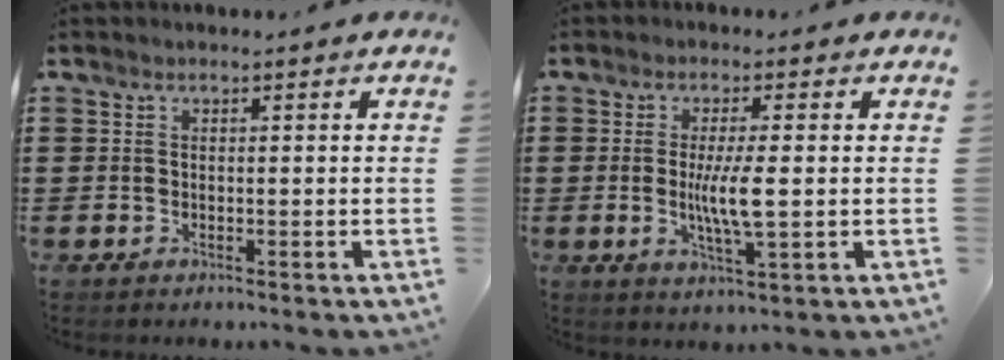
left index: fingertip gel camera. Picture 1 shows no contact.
{"total": 6.1, "force": [-0.1, 0.9, 6.1], "torque": [-0.122, -0.008, -0.008]}